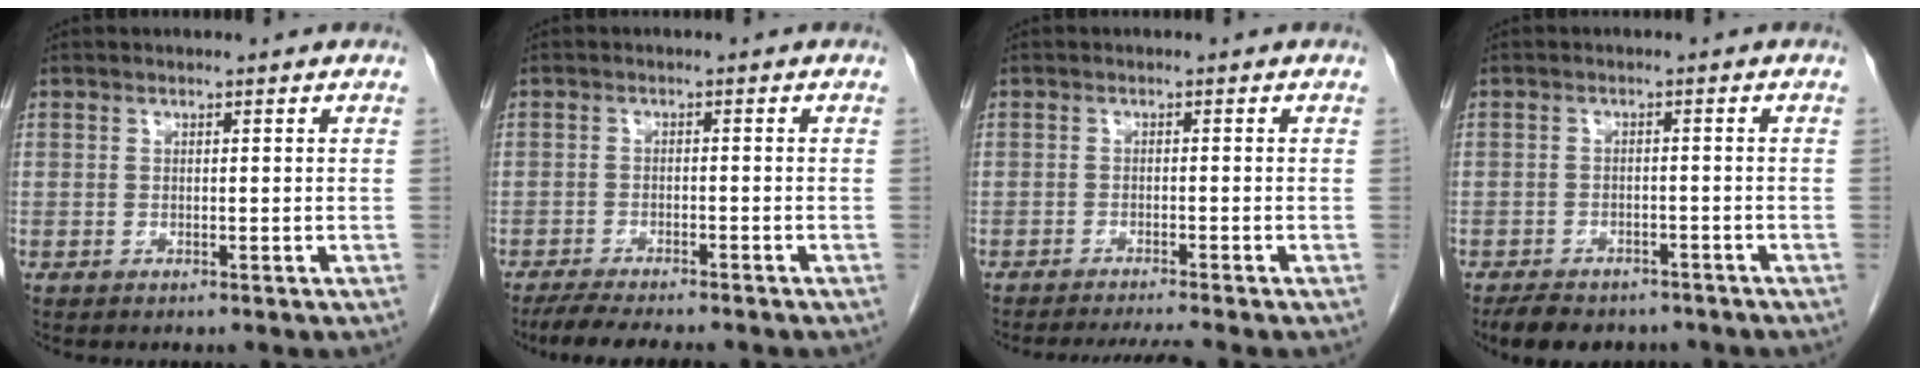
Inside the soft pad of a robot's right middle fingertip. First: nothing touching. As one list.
[{"total": 8.0, "force": [-6.9, 1.1, 3.9], "torque": [-0.057, -0.016, -0.107]}, {"total": 4.8, "force": [-4.3, -1.0, 1.8], "torque": [-0.022, -0.013, -0.068]}, {"total": 8.7, "force": [-7.1, 3.9, 3.3], "torque": [-0.046, 0.000, -0.096]}]